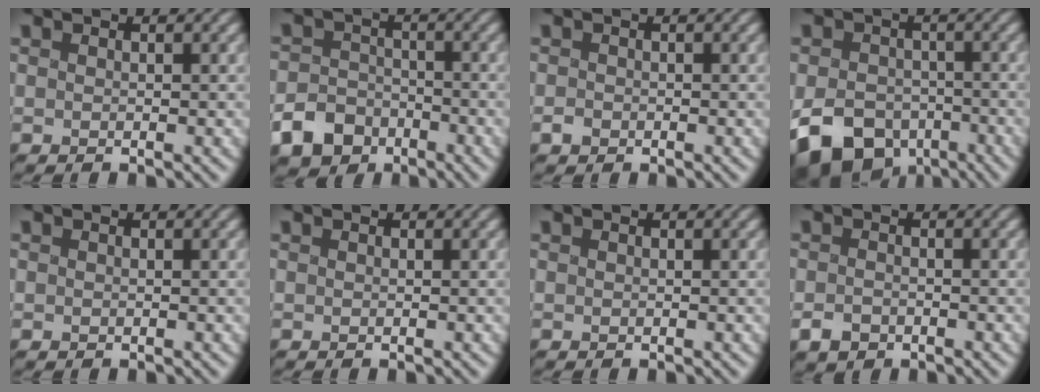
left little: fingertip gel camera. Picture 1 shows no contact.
{"total": 8.9, "force": [-5.9, 6.4, 1.9], "torque": [-0.019, -0.036, -0.119]}
{"total": 0.9, "force": [-0.5, 0.7, 0.2], "torque": [-0.001, -0.002, -0.012]}
{"total": 10.5, "force": [-6.1, 7.2, 4.6], "torque": [-0.071, -0.031, -0.115]}
{"total": 0.0}
{"total": 0.0}
{"total": 0.0}
{"total": 1.7, "force": [-1.3, 1.0, 0.5], "torque": [-0.006, -0.009, -0.028]}